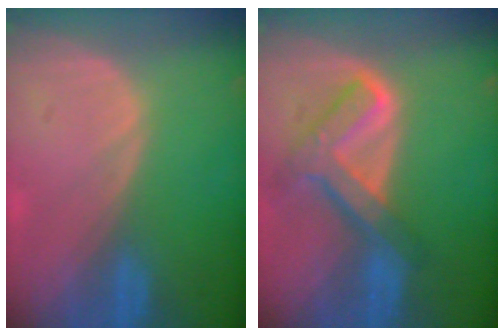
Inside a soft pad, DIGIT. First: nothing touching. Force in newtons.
{"total": 7.8, "press": 6.6, "slide": 4.1}